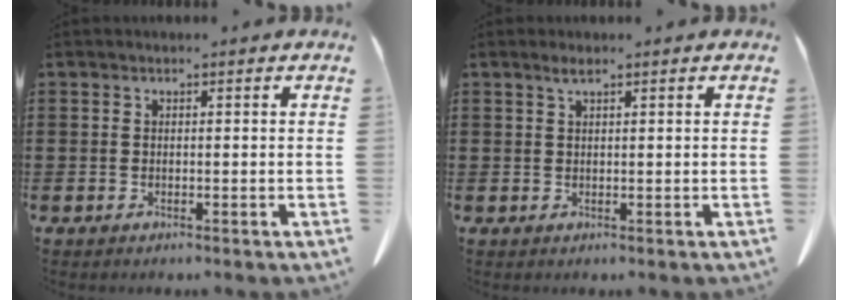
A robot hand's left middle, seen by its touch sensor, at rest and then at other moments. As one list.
[{"total": 1.4, "force": [0.8, 0.1, 1.1], "torque": [-0.023, -0.001, 0.016]}]